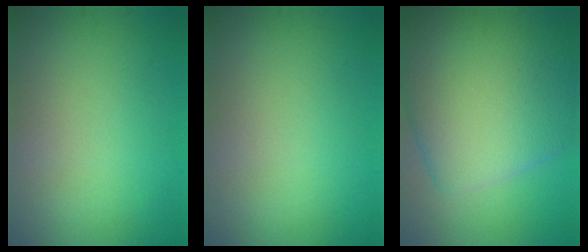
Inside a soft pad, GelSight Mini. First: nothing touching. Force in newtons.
{"total": 0.0}
{"total": 13.3, "press": 13.2, "slide": 0.7}